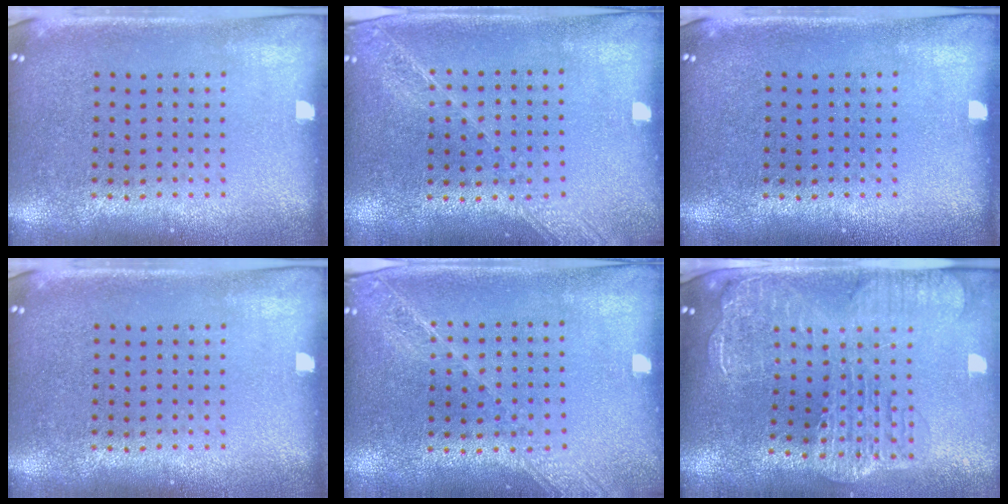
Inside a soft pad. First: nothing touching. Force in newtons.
{"total": 1.5, "press": 1.4, "slide": 0.5}
{"total": 0.0}
{"total": 0.0}
{"total": 1.6, "press": 1.4, "slide": 0.8}
{"total": 2.9, "press": 2.4, "slide": 1.7}